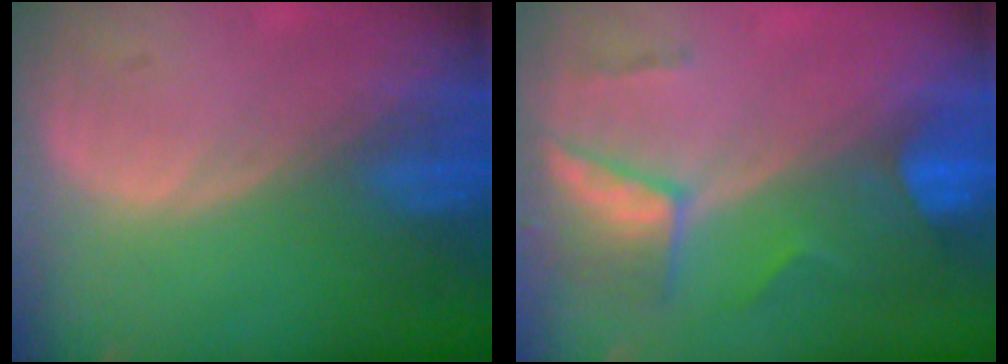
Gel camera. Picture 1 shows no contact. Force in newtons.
{"total": 7.3, "press": 6.5, "slide": 3.3}